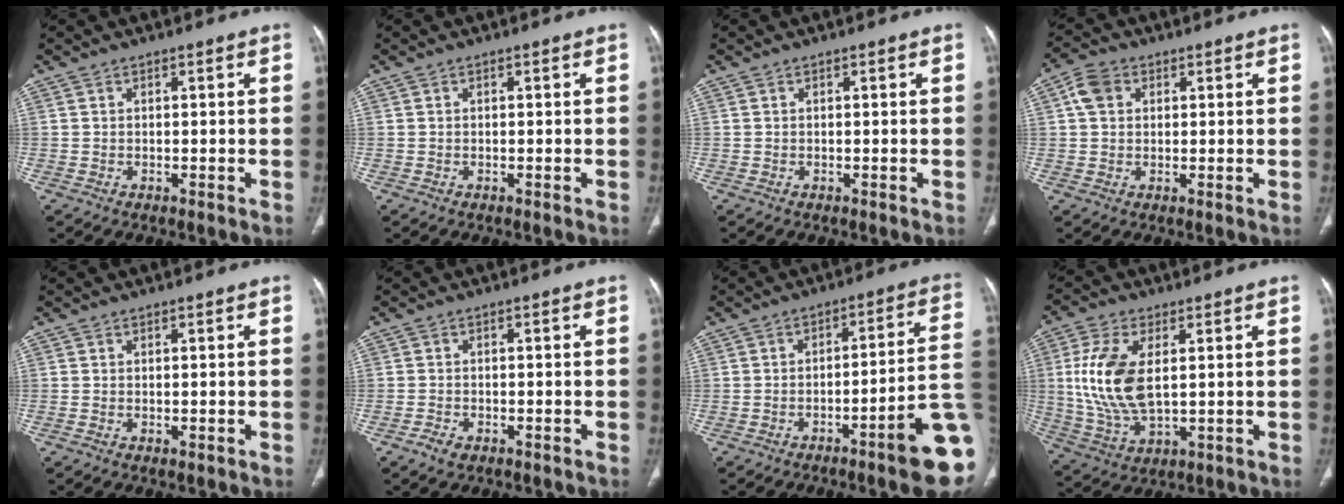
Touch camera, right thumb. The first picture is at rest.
{"total": 0.0}
{"total": 0.0}
{"total": 4.8, "force": [1.5, 3.7, 2.7], "torque": [-0.045, 0.008, 0.026]}
{"total": 0.6, "force": [-0.2, 0.3, 0.5], "torque": [-0.004, -0.001, -0.001]}
{"total": 2.0, "force": [-1.3, 1.2, 1.0], "torque": [-0.022, 0.006, -0.022]}
{"total": 14.6, "force": [-5.9, 1.6, 13.3], "torque": [-0.120, 0.040, -0.079]}
{"total": 13.6, "force": [1.9, 7.2, 11.4], "torque": [-0.239, -0.011, 0.042]}